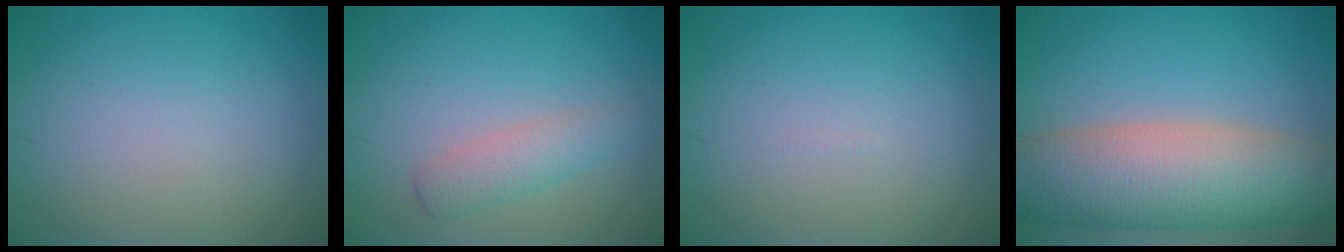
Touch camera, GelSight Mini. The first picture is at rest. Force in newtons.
{"total": 2.5, "press": 2.5, "slide": 0.0}
{"total": 0.0}
{"total": 10.8, "press": 10.7, "slide": 0.5}